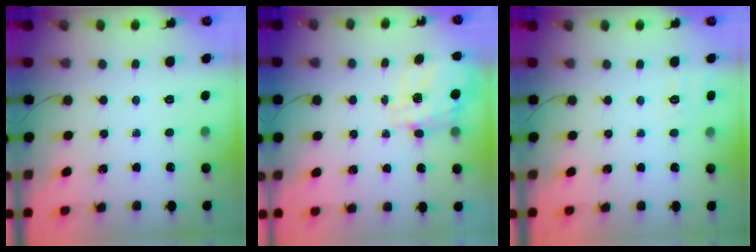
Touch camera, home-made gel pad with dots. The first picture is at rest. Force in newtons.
{"total": 3.5, "press": 3.3, "slide": 1.0}
{"total": 7.7, "press": 7.5, "slide": 2.0}